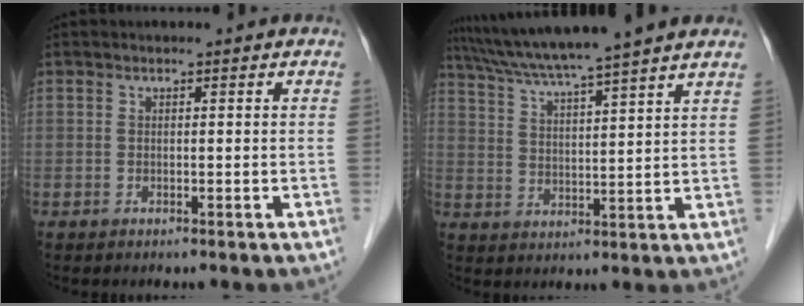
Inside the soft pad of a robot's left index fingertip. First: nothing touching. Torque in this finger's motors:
{"motor_torque": [0.72, -0.83, 0.94, 0.21]}